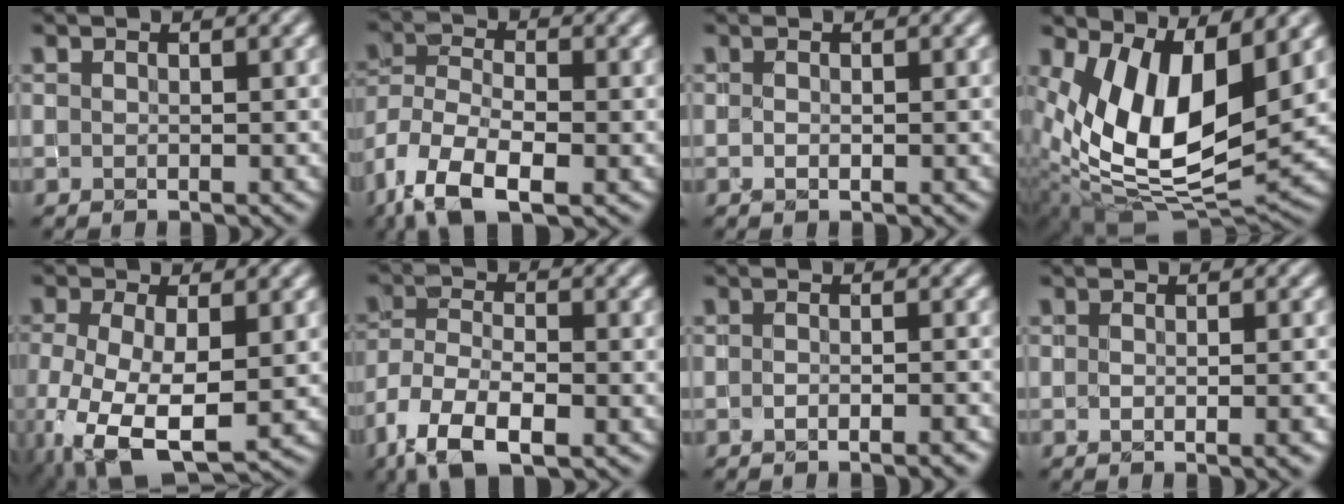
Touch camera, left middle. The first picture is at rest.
{"total": 9.1, "force": [-4.9, 4.1, 6.4], "torque": [-0.136, -0.012, -0.101]}
{"total": 0.6, "force": [0.0, 0.4, 0.4], "torque": [-0.011, -0.001, -0.001]}
{"total": 12.1, "force": [2.5, 5.7, 10.4], "torque": [-0.192, -0.015, 0.043]}
{"total": 8.4, "force": [-2.8, 4.0, 6.9], "torque": [-0.150, -0.025, -0.045]}
{"total": 7.9, "force": [-4.7, 3.3, 5.4], "torque": [-0.107, -0.008, -0.091]}
{"total": 2.0, "force": [-1.2, 0.5, 1.5], "torque": [-0.015, 0.002, -0.023]}
{"total": 2.5, "force": [-0.5, 1.0, 2.3], "torque": [-0.015, -0.002, 0.001]}